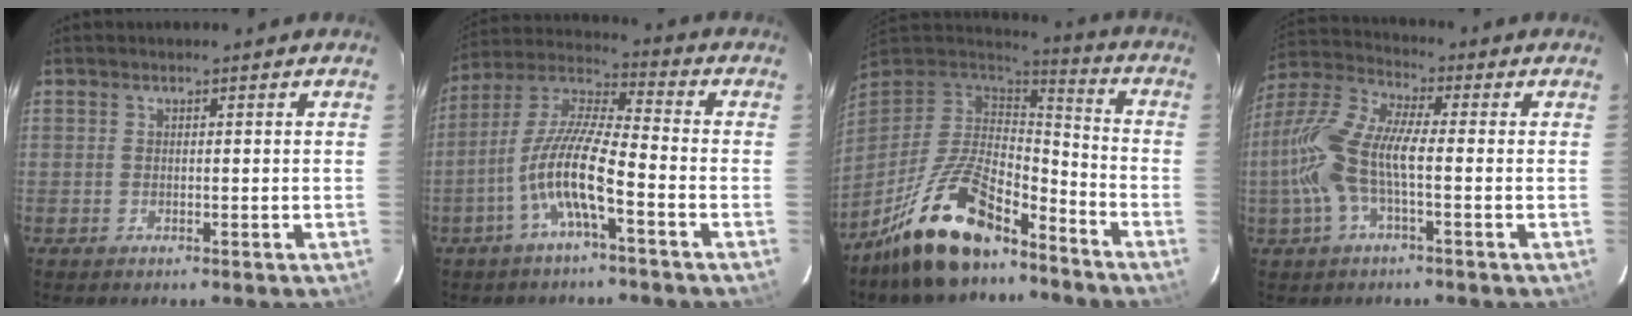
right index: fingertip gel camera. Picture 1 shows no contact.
{"total": 11.5, "force": [-4.7, 1.9, 10.3], "torque": [-0.215, 0.005, -0.093]}
{"total": 19.3, "force": [-13.4, 7.8, 11.5], "torque": [-0.233, -0.004, -0.234]}
{"total": 12.3, "force": [-2.0, 3.7, 11.5], "torque": [-0.248, 0.006, -0.041]}